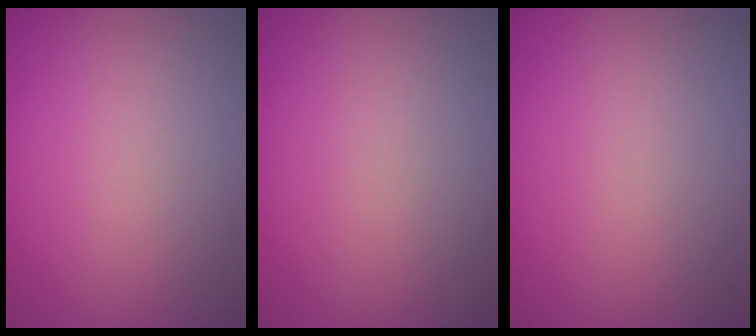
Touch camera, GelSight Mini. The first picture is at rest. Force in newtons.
{"total": 0.0}
{"total": 0.0}